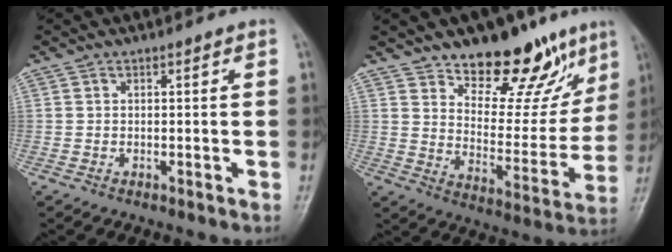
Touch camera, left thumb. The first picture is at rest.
{"total": 18.8, "force": [12.8, 8.9, 10.5], "torque": [-0.079, -0.082, 0.191]}